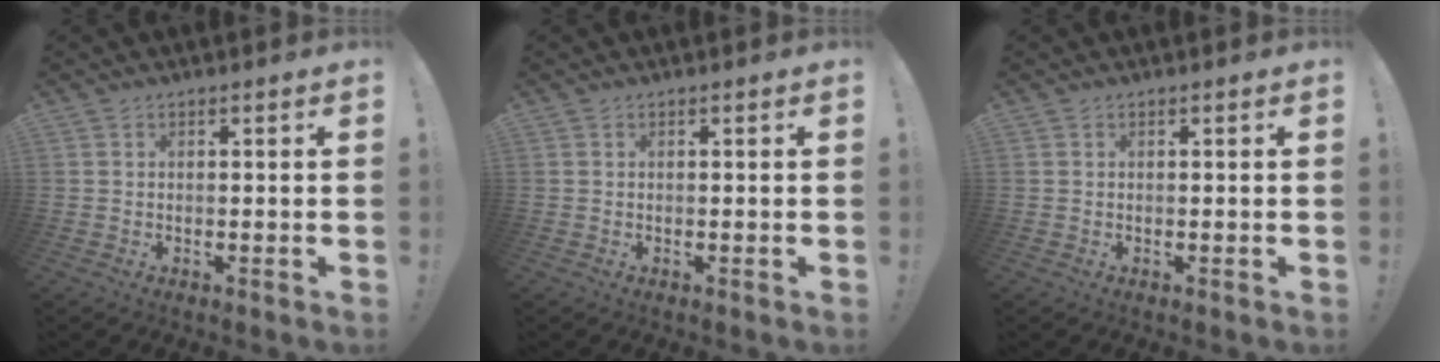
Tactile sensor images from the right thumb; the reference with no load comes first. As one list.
[{"total": 0.0}, {"total": 0.0}]